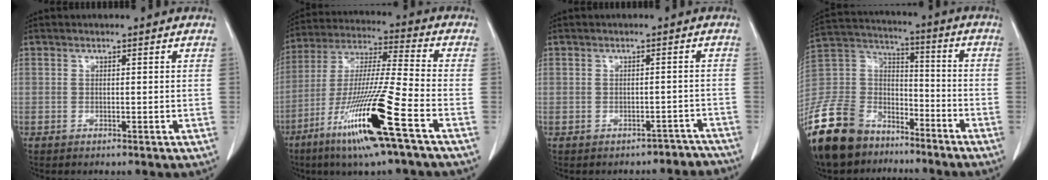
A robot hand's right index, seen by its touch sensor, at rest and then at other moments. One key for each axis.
{"total": 17.5, "fx": -8.5, "fy": -0.8, "fz": 15.3, "tx": -0.324, "ty": -0.038, "tz": -0.163}
{"total": 5.1, "fx": -4.3, "fy": 2.7, "fz": -0.7, "tx": 0.023, "ty": 0.028, "tz": -0.046}
{"total": 19.1, "fx": -14.1, "fy": 10.4, "fz": 7.7, "tx": -0.186, "ty": 0.024, "tz": -0.256}